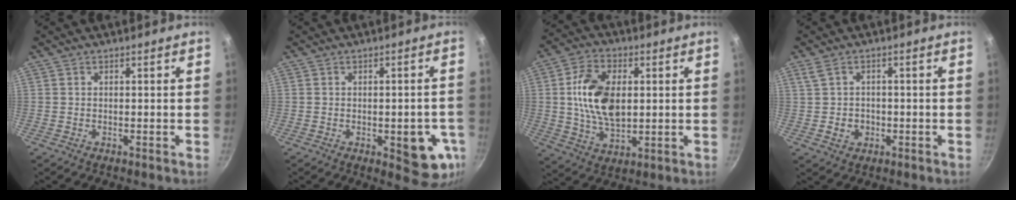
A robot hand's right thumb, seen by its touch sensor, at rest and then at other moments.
{"total": 9.9, "force": [-2.7, 4.2, 8.5], "torque": [-0.071, 0.001, -0.030]}
{"total": 13.5, "force": [1.7, 8.3, 10.5], "torque": [-0.174, 0.000, 0.030]}
{"total": 4.1, "force": [-0.4, 3.3, 2.5], "torque": [-0.033, 0.003, -0.005]}